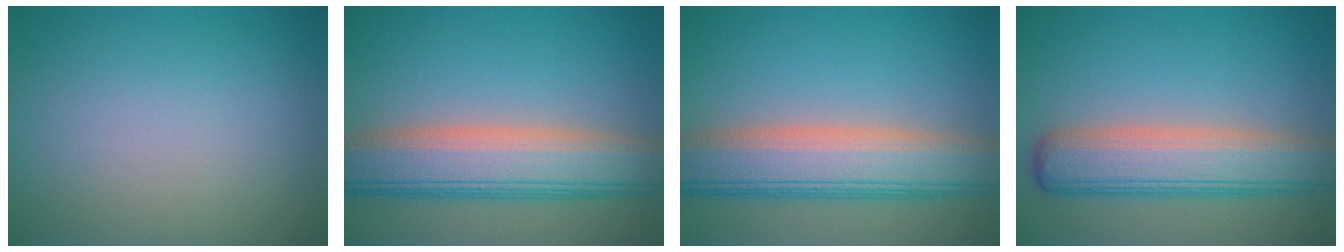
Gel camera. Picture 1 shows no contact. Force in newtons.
{"total": 8.4, "press": 8.4, "slide": 0.5}
{"total": 8.4, "press": 8.4, "slide": 0.5}
{"total": 7.0, "press": 7.0, "slide": 0.6}